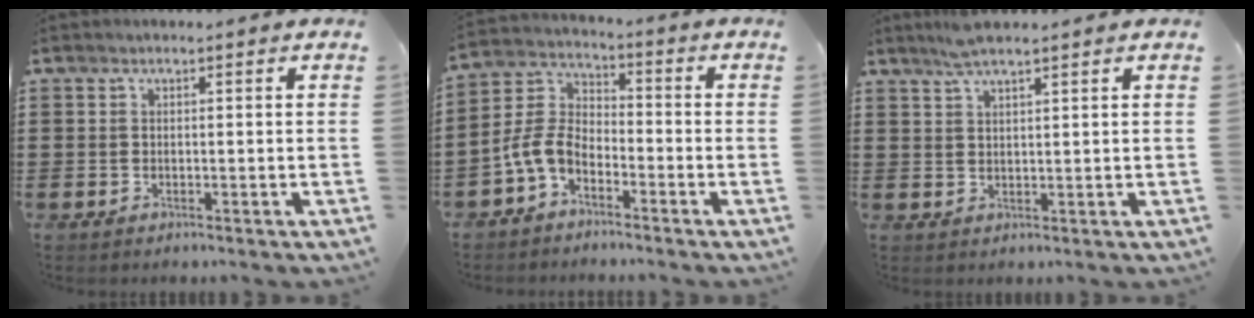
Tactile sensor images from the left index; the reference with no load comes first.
{"total": 5.8, "force": [-3.8, 2.8, 3.3], "torque": [-0.099, -0.011, -0.085]}
{"total": 3.0, "force": [2.5, 0.2, 1.7], "torque": [-0.038, 0.002, 0.046]}